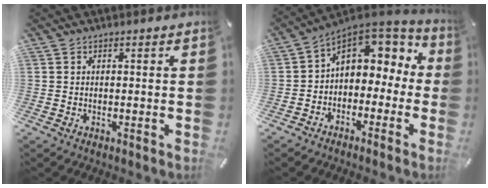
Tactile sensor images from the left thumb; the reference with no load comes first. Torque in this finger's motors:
{"motor_torque": [2.42, 2.58, 1.21, -0.03, 0.12]}